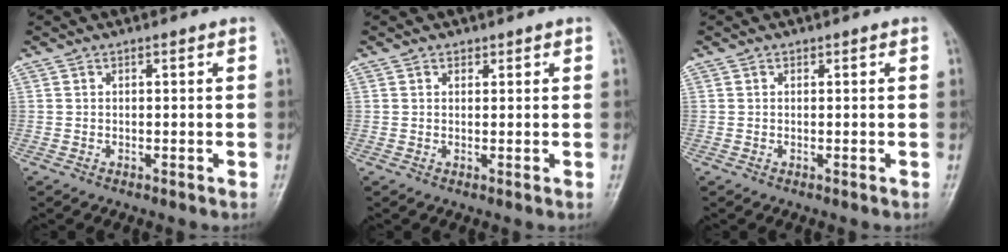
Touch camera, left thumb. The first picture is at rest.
{"total": 0.9, "force": [0.6, 0.7, 0.1], "torque": [0.010, -0.003, 0.006]}
{"total": 0.0}